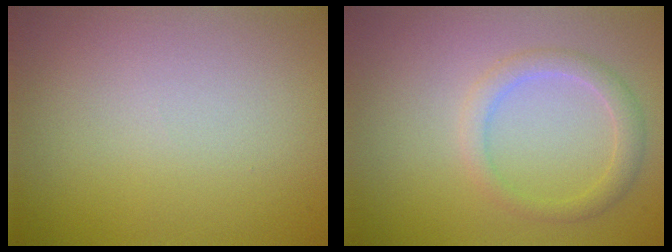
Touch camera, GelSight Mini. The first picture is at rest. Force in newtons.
{"total": 2.3, "press": 2.3, "slide": 0.1}